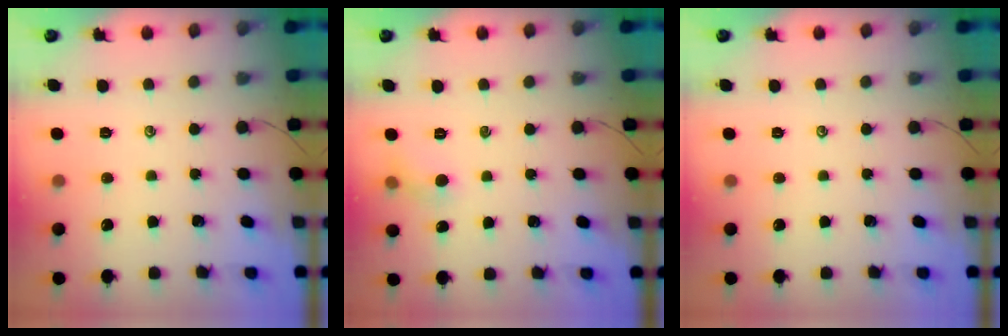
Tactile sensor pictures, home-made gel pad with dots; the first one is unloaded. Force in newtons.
{"total": 4.1, "press": 3.8, "slide": 1.5}
{"total": 0.0}